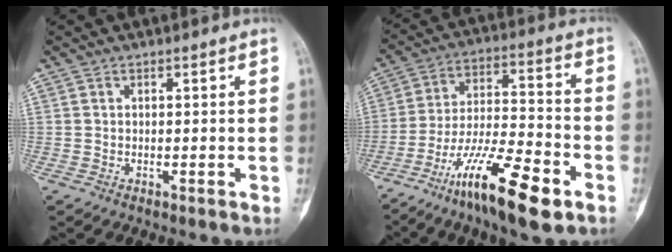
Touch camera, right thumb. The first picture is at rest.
{"total": 18.3, "force": [-10.3, 4.4, 14.4], "torque": [-0.267, 0.052, -0.178]}